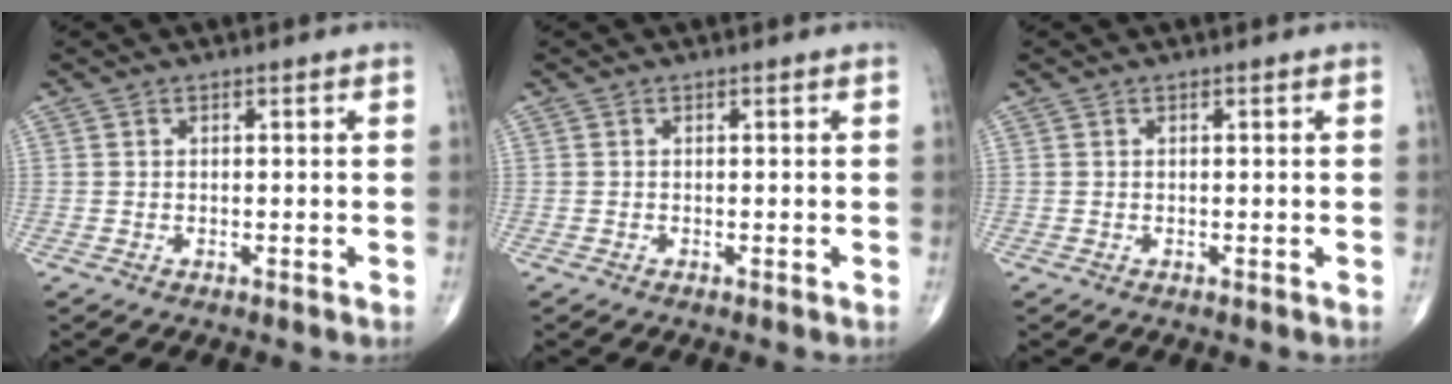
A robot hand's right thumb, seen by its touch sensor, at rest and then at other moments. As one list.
[{"total": 0.0}, {"total": 0.0}]